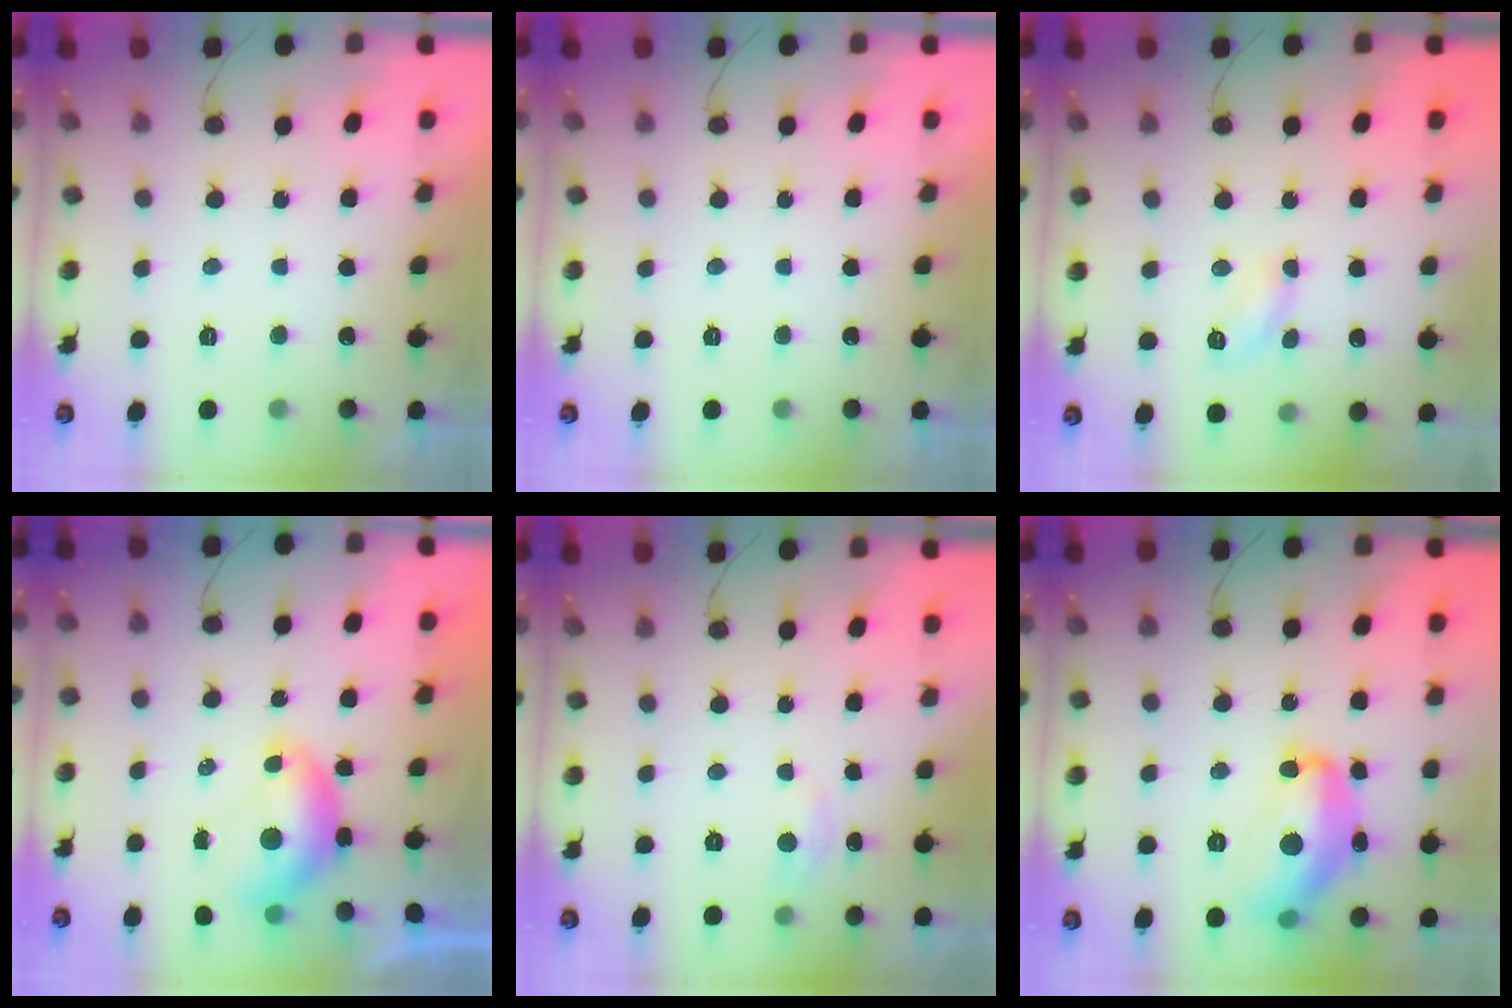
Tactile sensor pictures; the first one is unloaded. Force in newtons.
{"total": 0.0}
{"total": 5.0, "press": 5.0, "slide": 0.5}
{"total": 7.4, "press": 7.4, "slide": 0.6}
{"total": 2.9, "press": 2.9, "slide": 0.4}
{"total": 17.0, "press": 17.0, "slide": 0.8}